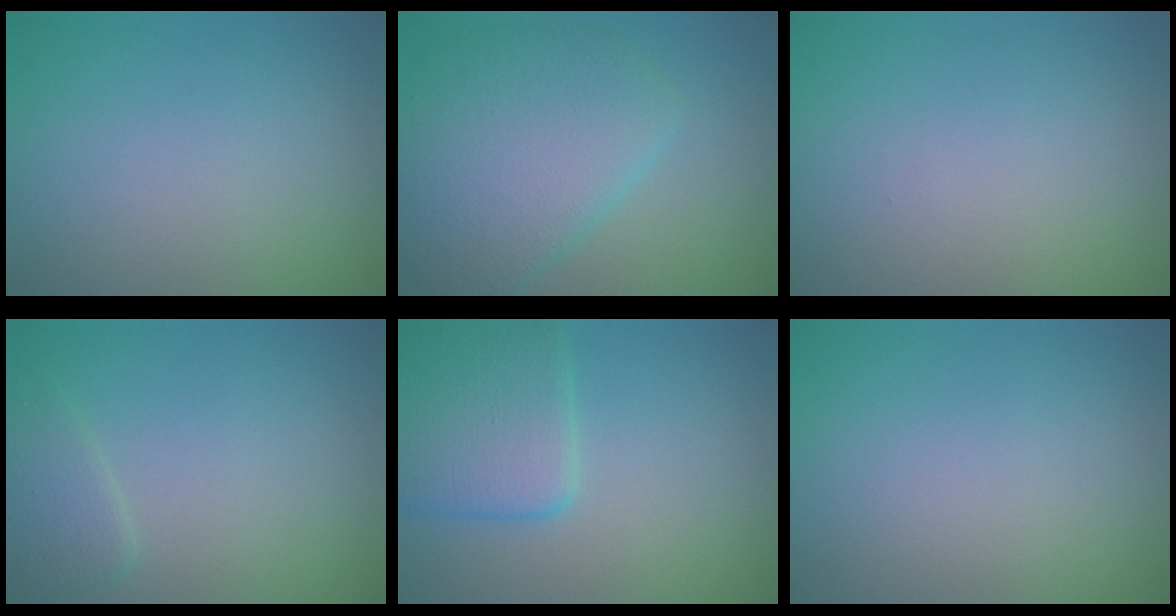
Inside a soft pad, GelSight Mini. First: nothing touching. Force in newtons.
{"total": 6.5, "press": 6.5, "slide": 0.2}
{"total": 0.0}
{"total": 1.9, "press": 1.9, "slide": 0.1}
{"total": 4.9, "press": 4.9, "slide": 0.2}
{"total": 0.0}